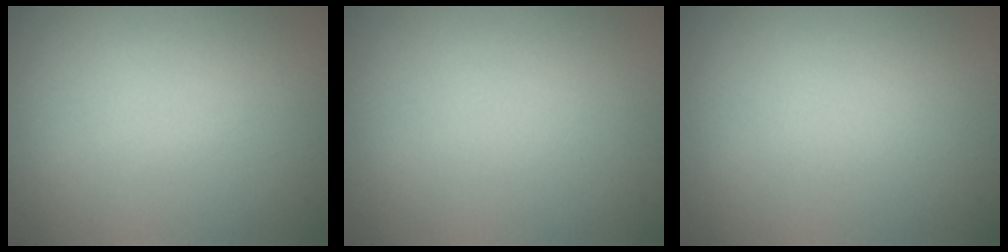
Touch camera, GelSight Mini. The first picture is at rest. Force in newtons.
{"total": 0.0}
{"total": 0.0}